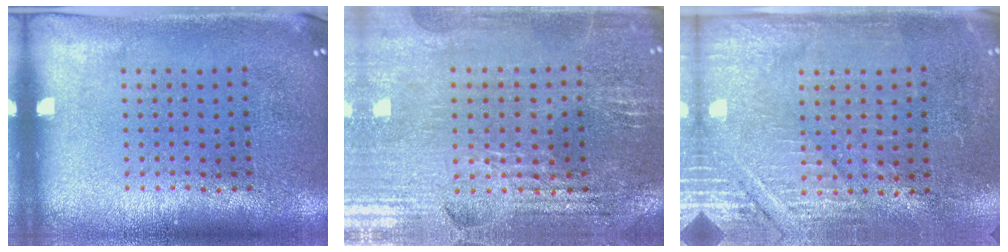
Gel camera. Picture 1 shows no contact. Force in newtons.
{"total": 2.9, "press": 2.8, "slide": 0.5}
{"total": 2.9, "press": 2.9, "slide": 0.4}